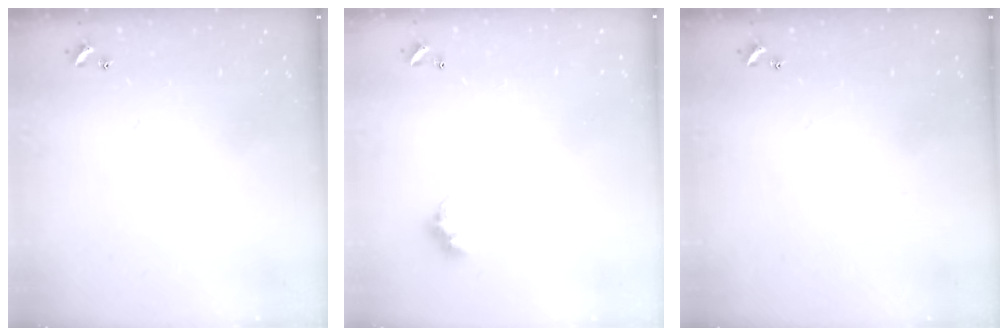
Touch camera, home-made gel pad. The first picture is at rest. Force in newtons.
{"total": 3.0, "press": 2.9, "slide": 0.5}
{"total": 0.0}